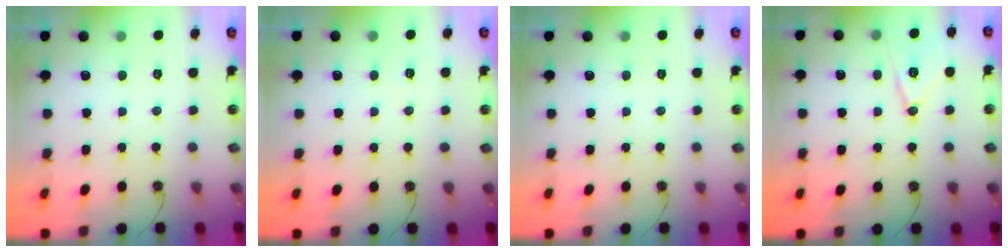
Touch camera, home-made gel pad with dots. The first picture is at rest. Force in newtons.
{"total": 5.6, "press": 3.4, "slide": 4.5}
{"total": 0.0}
{"total": 11.4, "press": 10.9, "slide": 3.3}